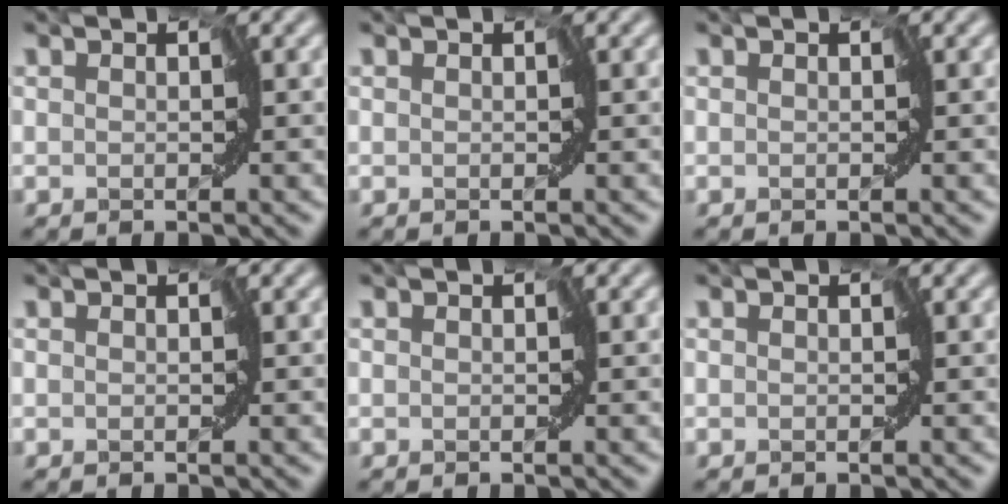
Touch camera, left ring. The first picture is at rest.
{"total": 0.0}
{"total": 0.0}
{"total": 0.0}
{"total": 0.0}
{"total": 0.0}